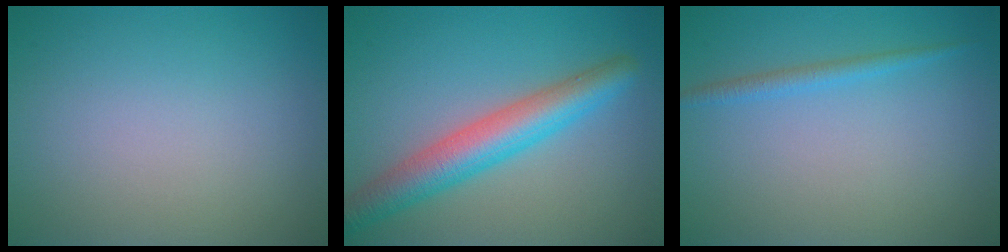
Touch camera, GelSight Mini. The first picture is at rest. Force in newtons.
{"total": 5.6, "press": 5.6, "slide": 0.2}
{"total": 1.4, "press": 1.4, "slide": 0.1}